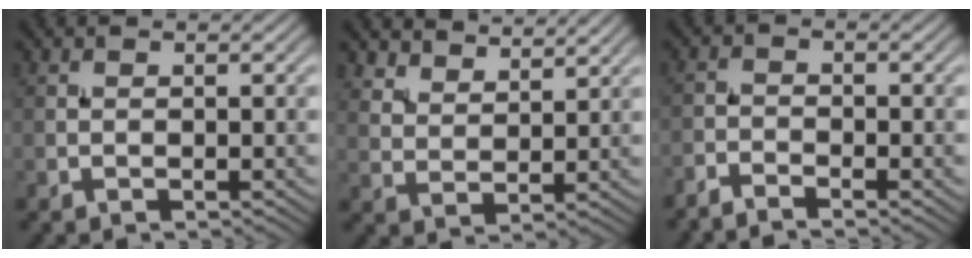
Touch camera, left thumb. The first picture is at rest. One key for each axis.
{"total": 5.2, "fx": 4.6, "fy": 1.8, "fz": 1.8, "tx": -0.046, "ty": -0.016, "tz": 0.108}
{"total": 2.6, "fx": -2.5, "fy": 0.3, "fz": 0.7, "tx": -0.015, "ty": -0.004, "tz": -0.056}